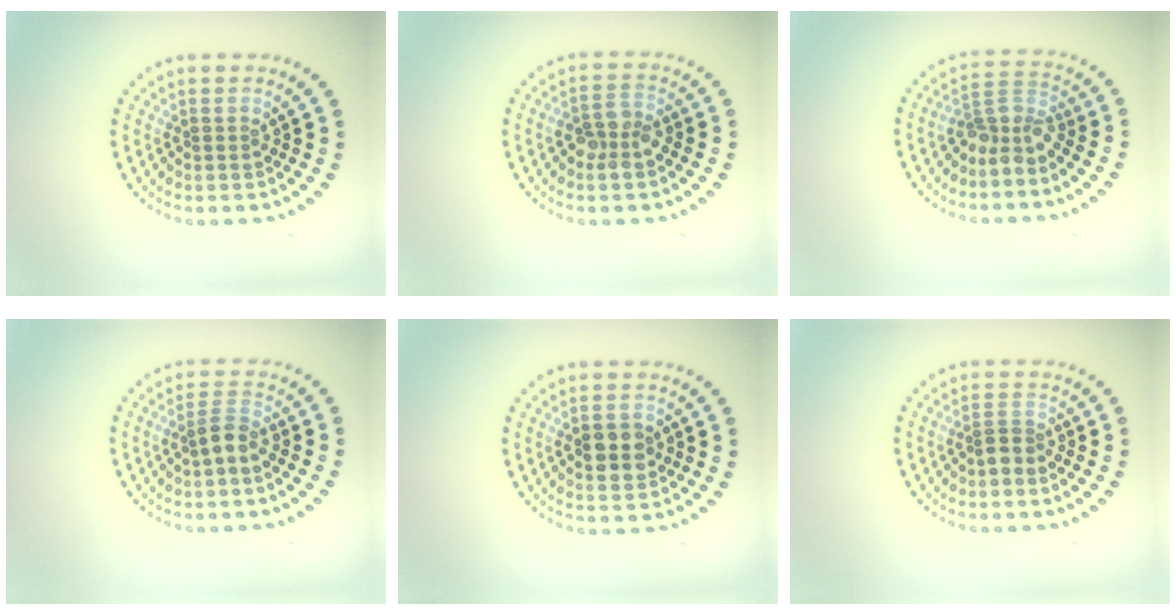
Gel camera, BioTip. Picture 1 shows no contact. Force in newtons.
{"total": 2.7, "press": 2.4, "slide": 1.2}
{"total": 3.1, "press": 2.2, "slide": 2.2}
{"total": 1.9, "press": 1.6, "slide": 1.1}
{"total": 3.1, "press": 3.1, "slide": 0.2}
{"total": 1.5, "press": 1.1, "slide": 1.0}